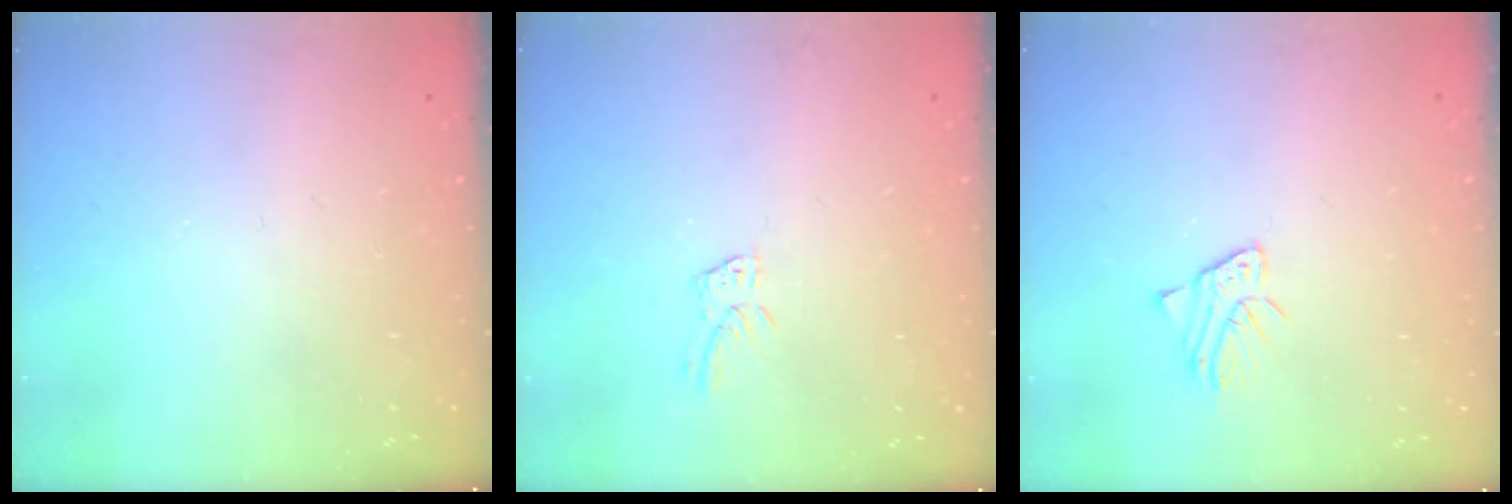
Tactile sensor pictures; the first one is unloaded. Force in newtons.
{"total": 6.5, "press": 6.5, "slide": 0.5}
{"total": 2.5, "press": 2.5, "slide": 0.2}